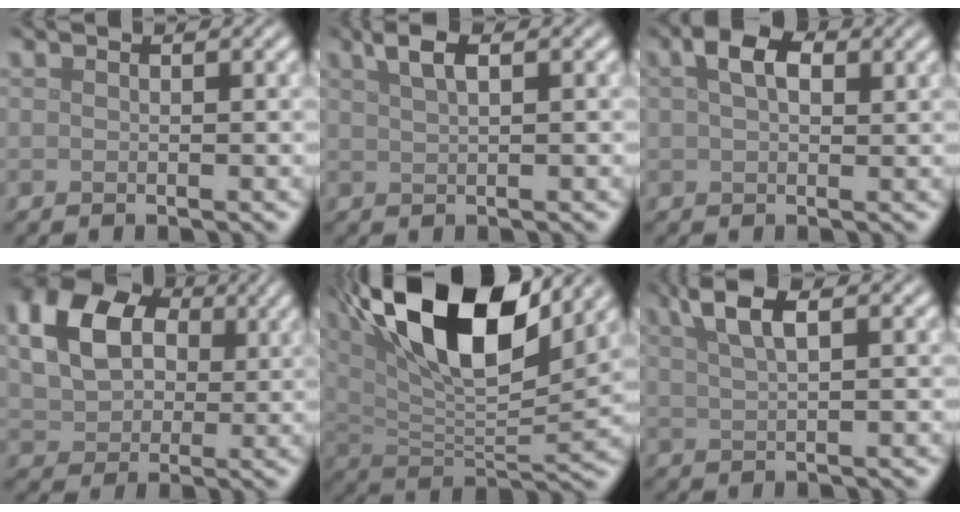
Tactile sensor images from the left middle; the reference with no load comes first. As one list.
[{"total": 2.5, "force": [1.4, 0.7, 1.9], "torque": [-0.032, 0.006, 0.026]}, {"total": 3.7, "force": [1.6, 2.0, 2.7], "torque": [-0.050, 0.008, 0.024]}, {"total": 10.6, "force": [3.4, 7.8, 6.2], "torque": [-0.141, 0.030, 0.060]}, {"total": 13.8, "force": [6.9, 4.9, 10.9], "torque": [-0.185, 0.016, 0.118]}, {"total": 3.9, "force": [2.1, 1.1, 3.0], "torque": [-0.052, 0.009, 0.038]}]